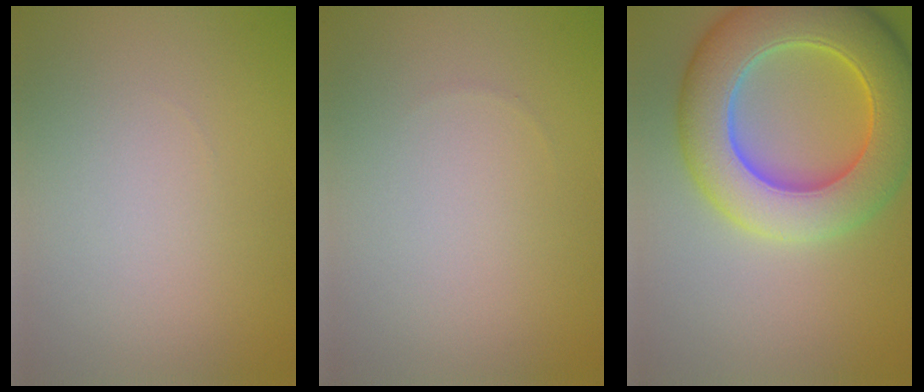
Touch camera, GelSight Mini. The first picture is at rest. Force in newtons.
{"total": 0.0}
{"total": 10.9, "press": 10.9, "slide": 0.4}